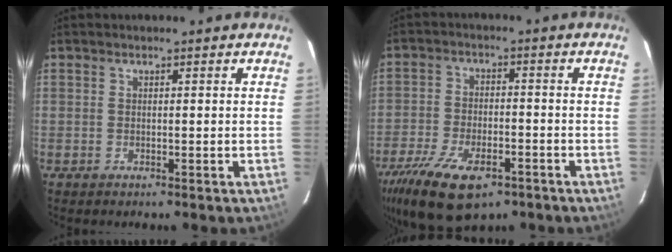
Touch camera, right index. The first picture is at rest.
{"total": 16.9, "force": [-10.6, 7.7, 10.7], "torque": [-0.235, -0.033, -0.177]}